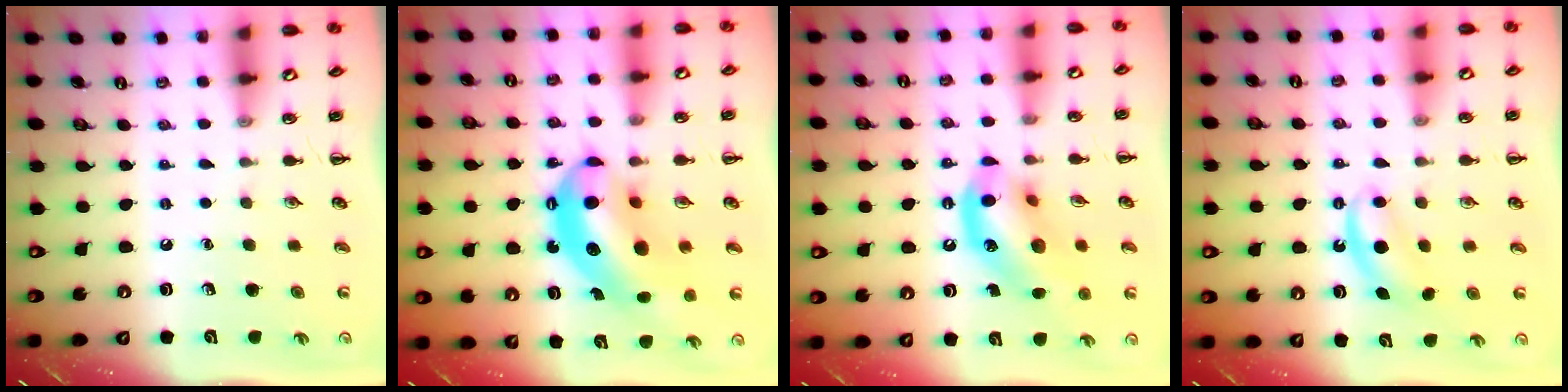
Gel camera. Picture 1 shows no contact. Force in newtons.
{"total": 15.0, "press": 14.4, "slide": 4.2}
{"total": 14.0, "press": 13.6, "slide": 3.3}
{"total": 5.6, "press": 5.5, "slide": 1.3}